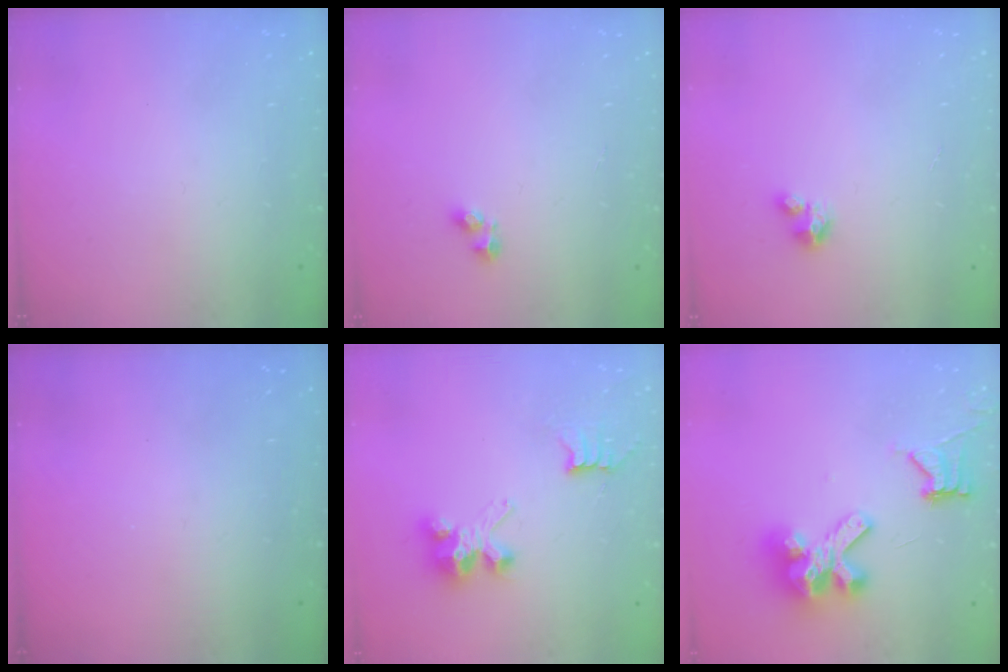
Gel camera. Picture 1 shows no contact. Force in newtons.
{"total": 2.6, "press": 2.6, "slide": 0.2}
{"total": 2.8, "press": 2.8, "slide": 0.2}
{"total": 0.0}
{"total": 7.0, "press": 7.0, "slide": 0.2}
{"total": 14.3, "press": 14.2, "slide": 1.7}